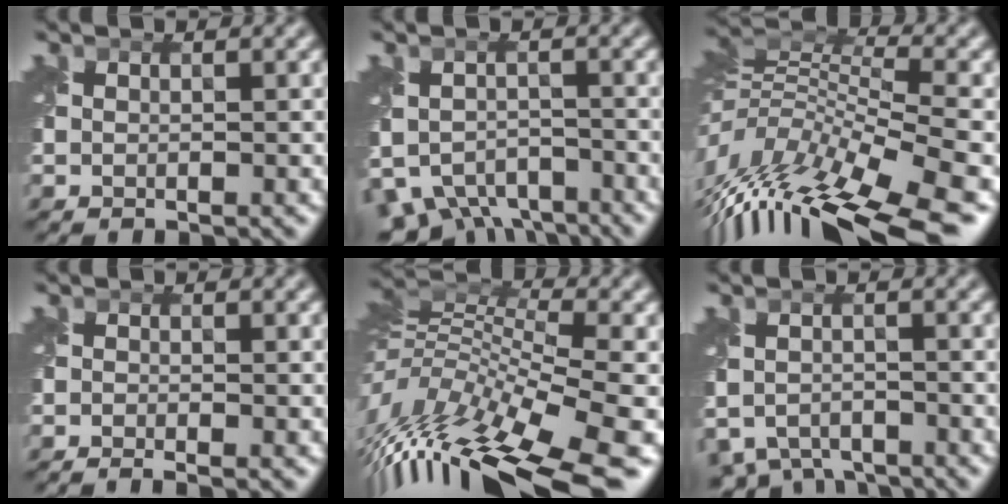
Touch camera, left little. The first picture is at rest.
{"total": 6.1, "force": [-4.6, 3.6, 2.0], "torque": [-0.037, -0.013, -0.067]}
{"total": 14.9, "force": [-7.7, 5.5, 11.6], "torque": [-0.260, 0.015, -0.120]}
{"total": 2.1, "force": [-1.6, 0.4, 1.4], "torque": [-0.020, 0.001, -0.028]}
{"total": 14.3, "force": [-6.1, 5.3, 11.8], "torque": [-0.271, 0.007, -0.087]}
{"total": 4.4, "force": [-3.9, 1.9, 0.6], "torque": [-0.005, -0.007, -0.059]}